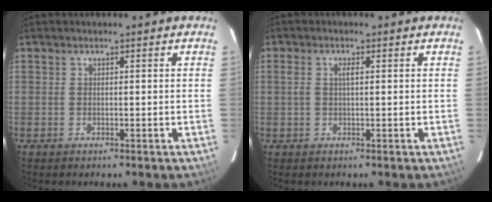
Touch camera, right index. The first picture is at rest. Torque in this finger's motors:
{"motor_torque": [0.08, -0.04, 0.07, 0.05]}